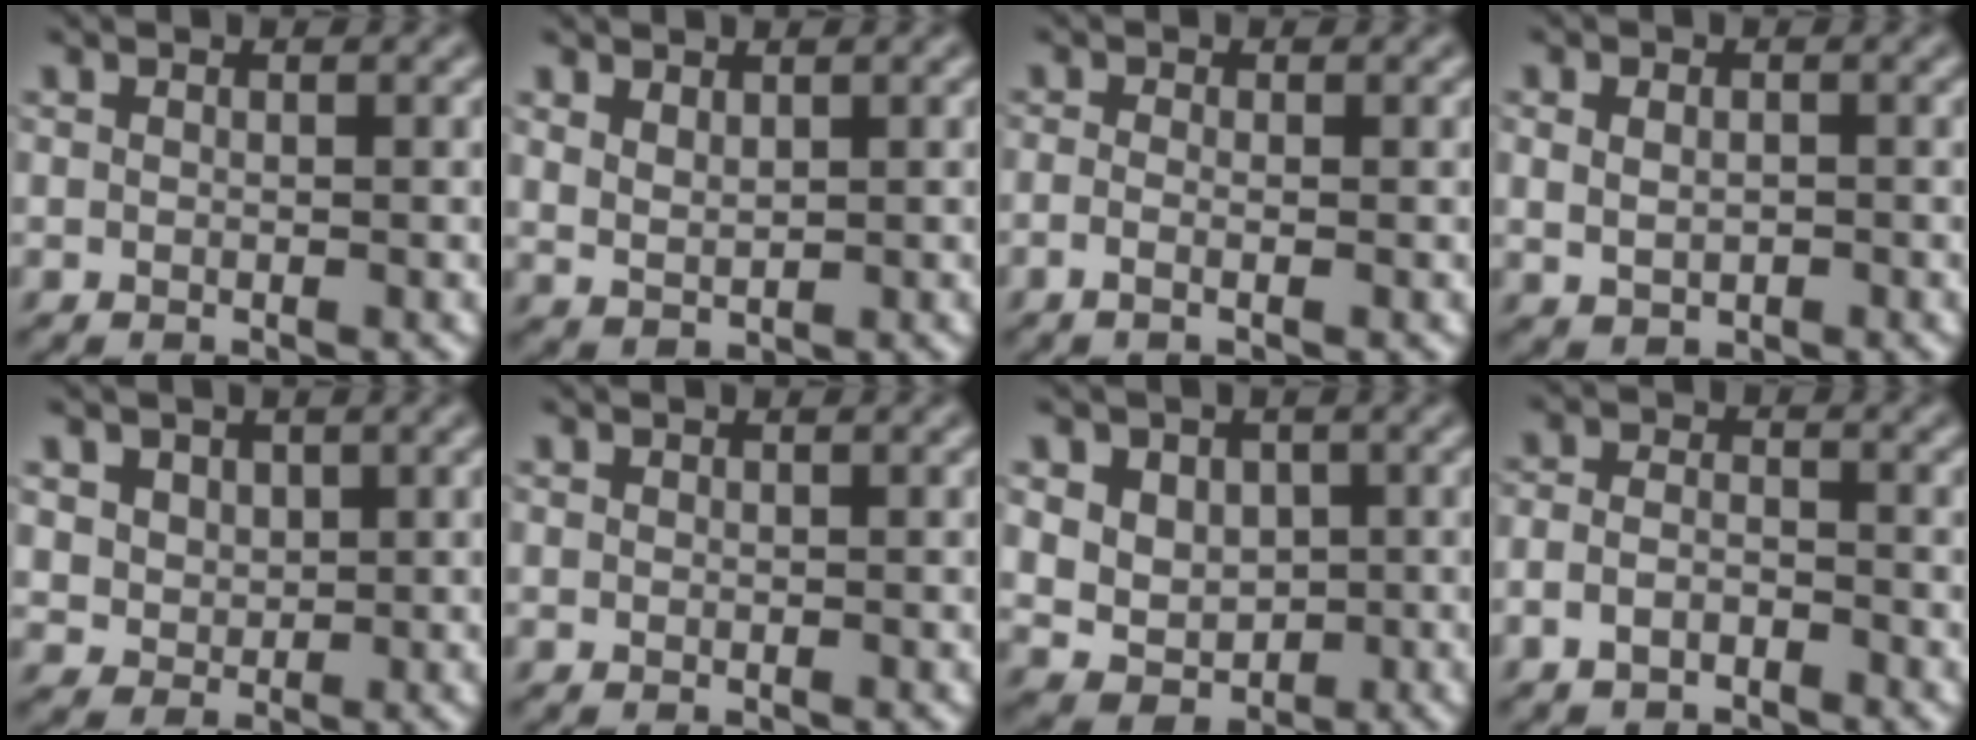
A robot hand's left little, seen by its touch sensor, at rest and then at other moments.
{"total": 1.5, "force": [1.1, 0.7, 0.8], "torque": [-0.024, -0.002, 0.027]}
{"total": 1.2, "force": [-0.6, 0.2, 1.0], "torque": [-0.026, -0.003, -0.013]}
{"total": 1.8, "force": [0.0, 1.3, 1.2], "torque": [-0.027, 0.000, 0.008]}
{"total": 3.4, "force": [1.6, 2.7, 1.3], "torque": [-0.048, -0.005, 0.038]}
{"total": 0.0}
{"total": 5.6, "force": [1.4, 4.8, 2.6], "torque": [-0.050, 0.004, 0.026]}
{"total": 2.1, "force": [-1.6, 0.9, 1.1], "torque": [-0.026, 0.002, -0.036]}